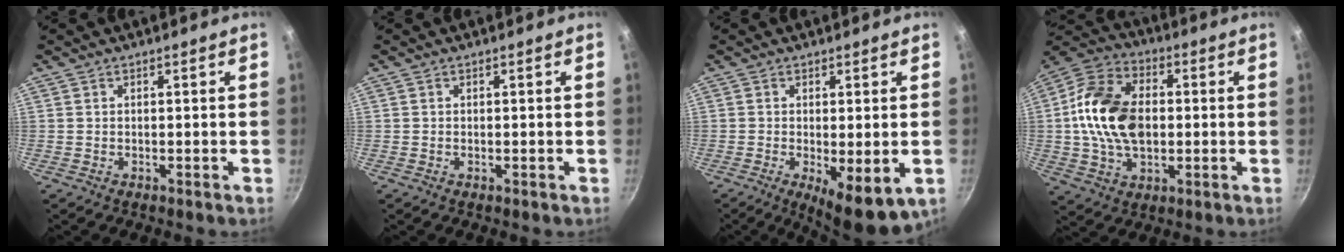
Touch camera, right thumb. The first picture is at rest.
{"total": 0.0}
{"total": 8.5, "force": [-2.1, 2.7, 7.8], "torque": [-0.105, -0.013, -0.018]}
{"total": 17.5, "force": [0.5, 11.8, 13.0], "torque": [-0.218, 0.021, -0.004]}